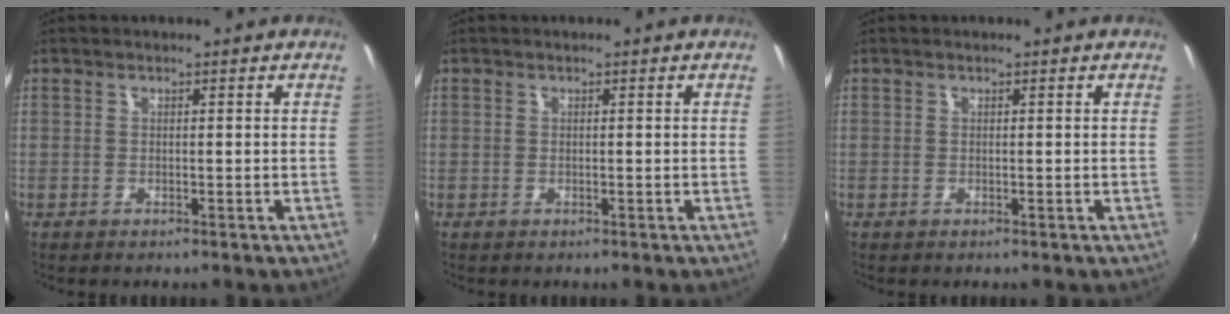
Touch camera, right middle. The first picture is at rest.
{"total": 0.0}
{"total": 0.0}